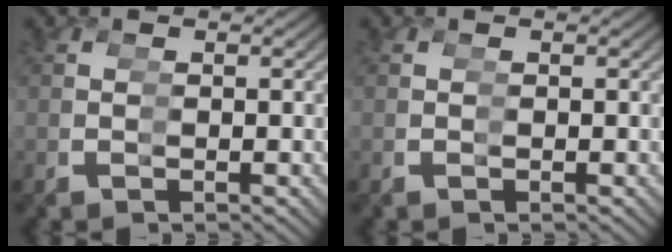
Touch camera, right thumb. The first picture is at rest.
{"total": 0.0}